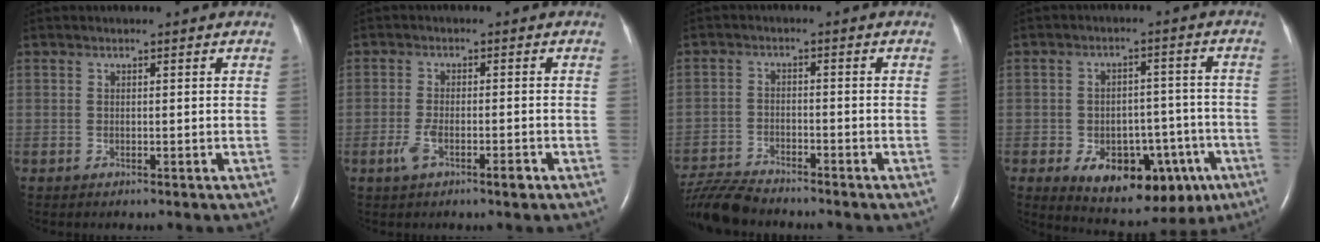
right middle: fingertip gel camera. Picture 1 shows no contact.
{"total": 4.0, "force": [-2.1, 0.9, 3.3], "torque": [-0.068, -0.003, -0.036]}
{"total": 8.4, "force": [-8.0, 0.9, 2.4], "torque": [-0.049, -0.015, -0.144]}
{"total": 14.7, "force": [-7.0, 8.3, 10.0], "torque": [-0.126, 0.020, -0.086]}